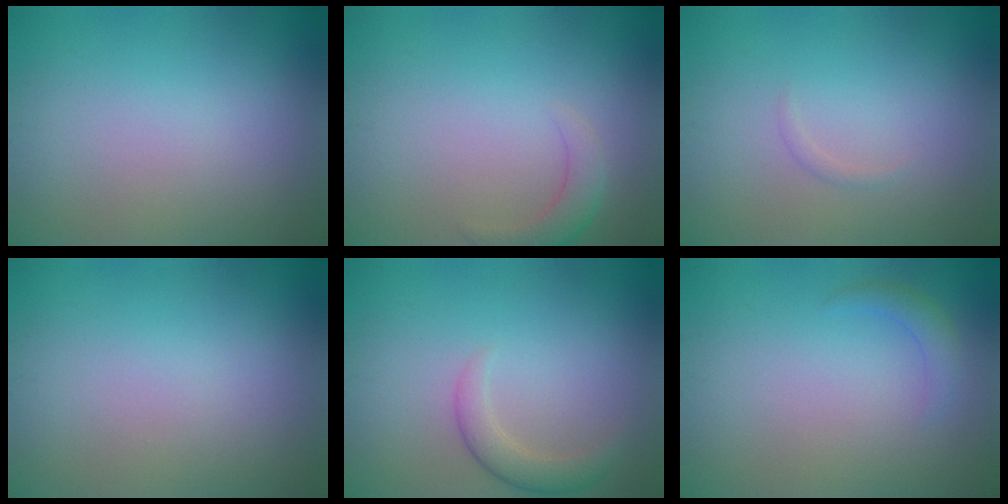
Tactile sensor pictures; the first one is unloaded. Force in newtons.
{"total": 2.1, "press": 2.1, "slide": 0.2}
{"total": 0.6, "press": 0.6, "slide": 0.0}
{"total": 0.0}
{"total": 2.4, "press": 2.4, "slide": 0.3}
{"total": 1.4, "press": 1.4, "slide": 0.0}